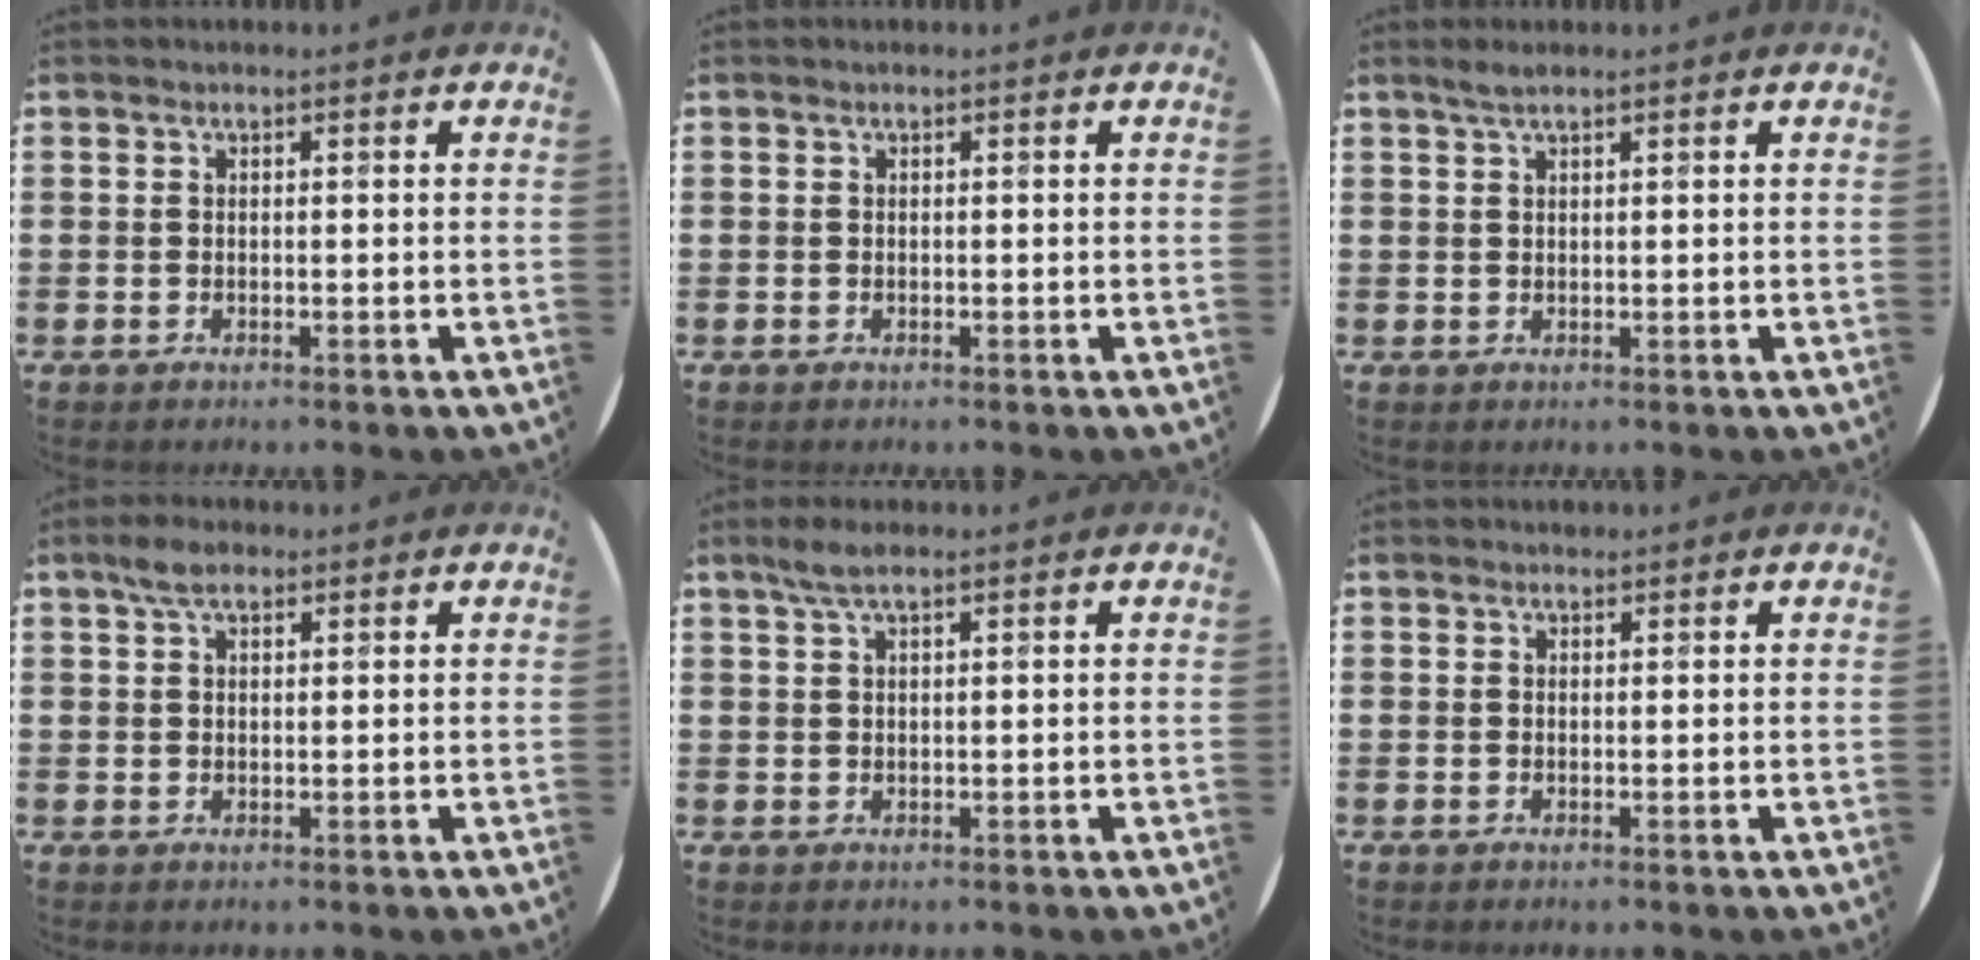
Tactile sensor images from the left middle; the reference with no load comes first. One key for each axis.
{"total": 0.0}
{"total": 1.4, "fx": 1.1, "fy": 0.1, "fz": 0.9, "tx": -0.018, "ty": 0.002, "tz": 0.019}
{"total": 3.3, "fx": 2.2, "fy": 1.5, "fz": 1.9, "tx": -0.025, "ty": 0.001, "tz": 0.037}
{"total": 2.5, "fx": 1.7, "fy": 0.4, "fz": 1.8, "tx": -0.037, "ty": 0.005, "tz": 0.030}
{"total": 0.5, "fx": 0.5, "fy": 0.2, "fz": -0.1, "tx": 0.002, "ty": 0.004, "tz": 0.009}